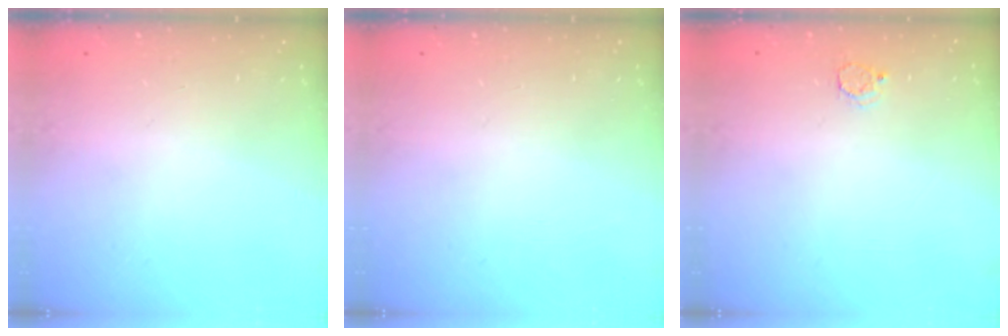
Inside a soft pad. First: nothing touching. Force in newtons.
{"total": 0.0}
{"total": 2.4, "press": 2.4, "slide": 0.3}